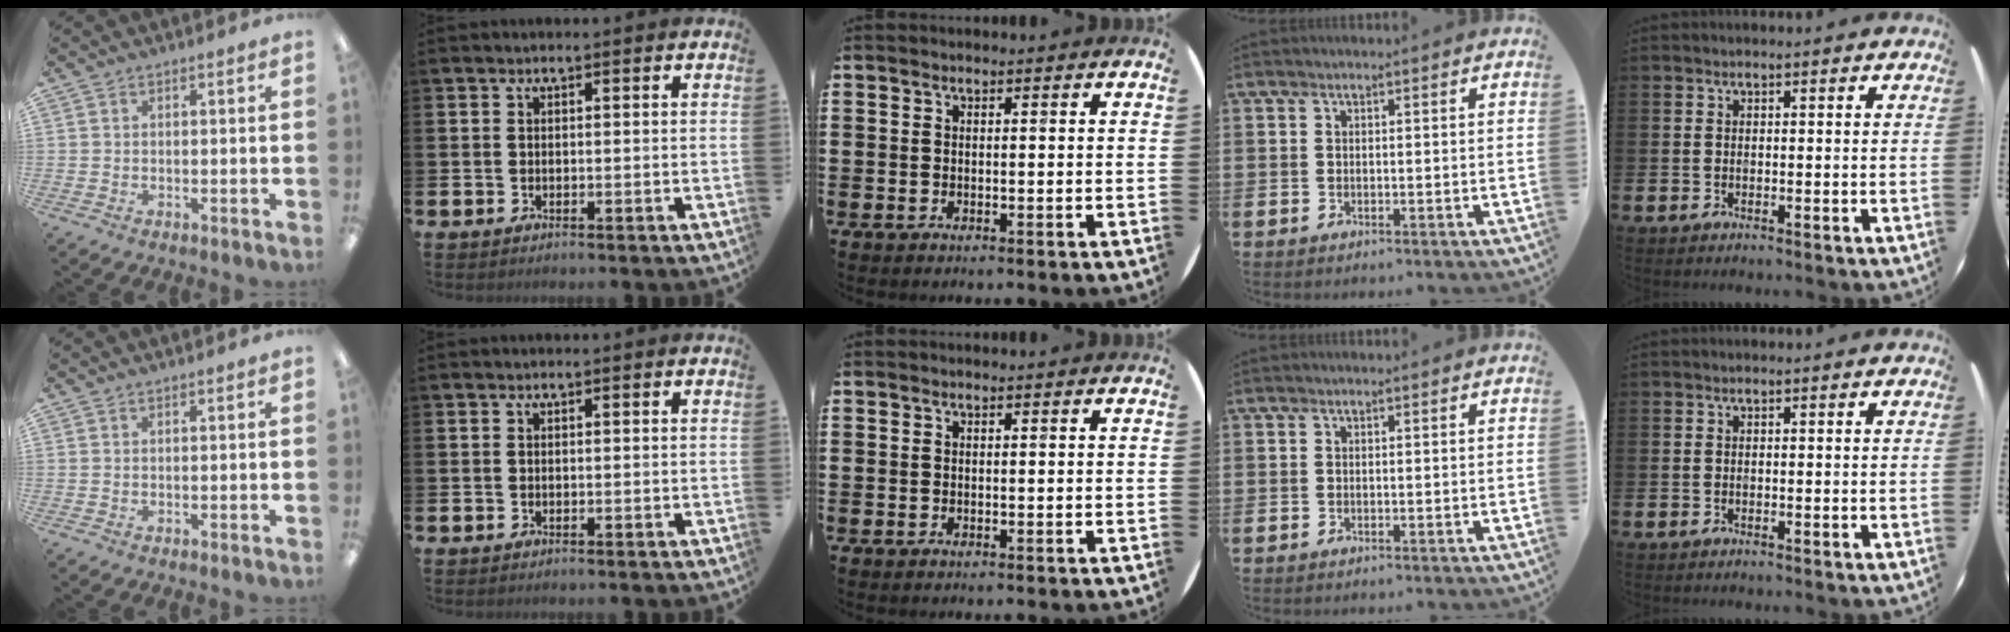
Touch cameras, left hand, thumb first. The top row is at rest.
{}